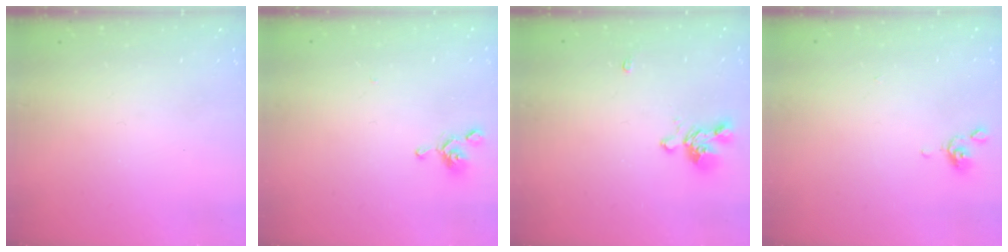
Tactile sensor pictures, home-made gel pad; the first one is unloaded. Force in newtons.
{"total": 0.6, "press": 0.3, "slide": 0.6}
{"total": 1.2, "press": 0.8, "slide": 1.0}
{"total": 0.5, "press": 0.1, "slide": 0.5}